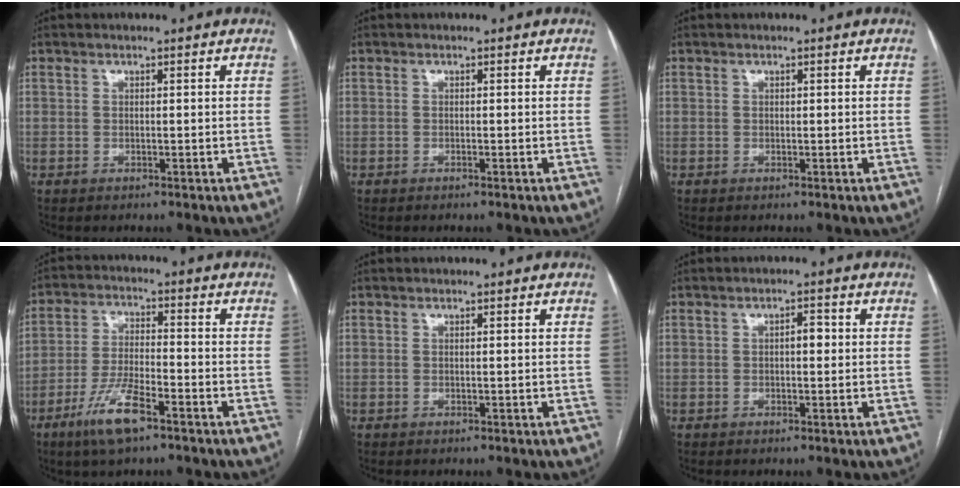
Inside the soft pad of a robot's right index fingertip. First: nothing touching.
{"total": 0.0}
{"total": 0.0}
{"total": 8.7, "force": [-5.4, 1.9, 6.6], "torque": [-0.134, -0.009, -0.099]}
{"total": 0.0}
{"total": 2.1, "force": [0.1, 1.0, 1.8], "torque": [-0.027, 0.011, 0.001]}